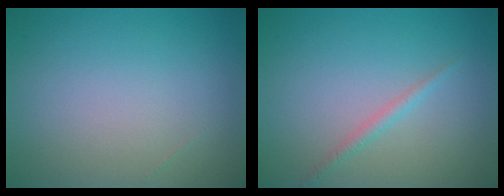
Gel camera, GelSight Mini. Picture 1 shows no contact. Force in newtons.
{"total": 1.1, "press": 1.1, "slide": 0.0}